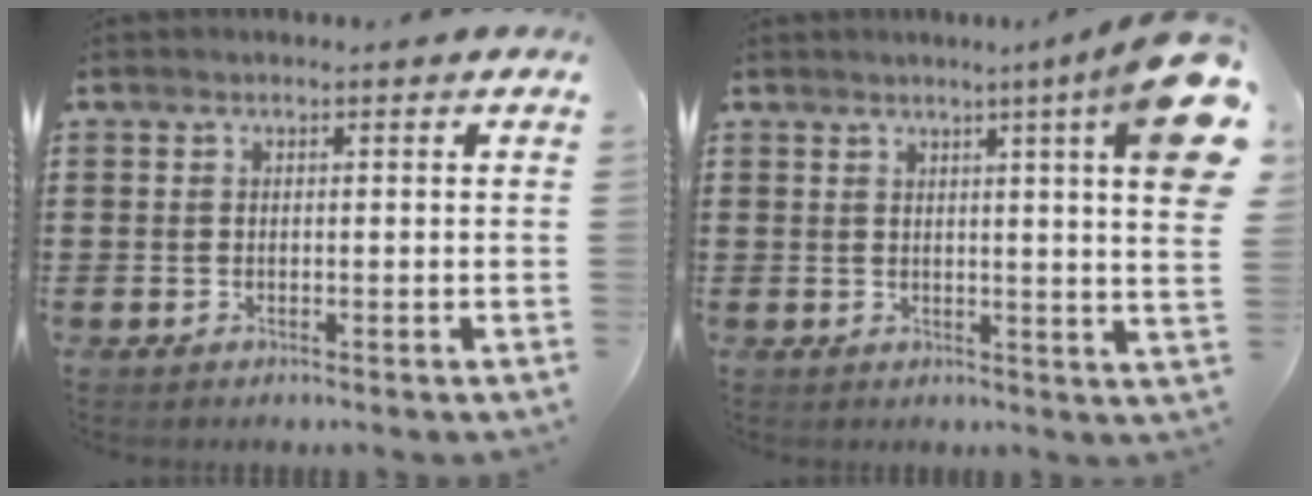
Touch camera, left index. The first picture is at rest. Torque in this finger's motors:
{"motor_torque": [1.88, -0.26, 0.57, 0.17]}